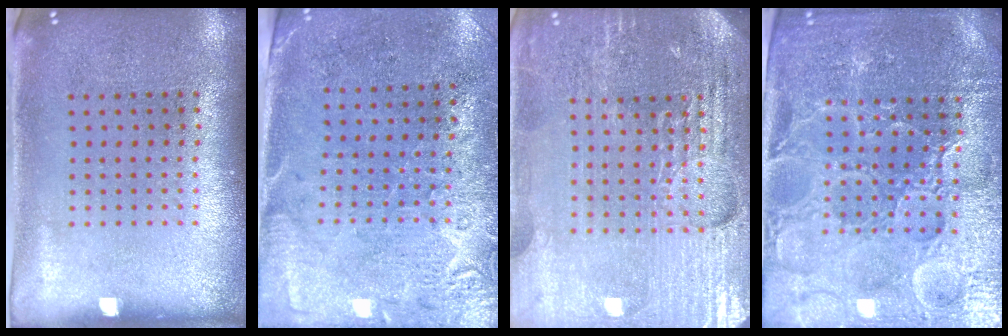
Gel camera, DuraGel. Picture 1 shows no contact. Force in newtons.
{"total": 2.7, "press": 2.4, "slide": 1.2}
{"total": 4.9, "press": 4.6, "slide": 1.8}
{"total": 4.6, "press": 4.4, "slide": 1.5}